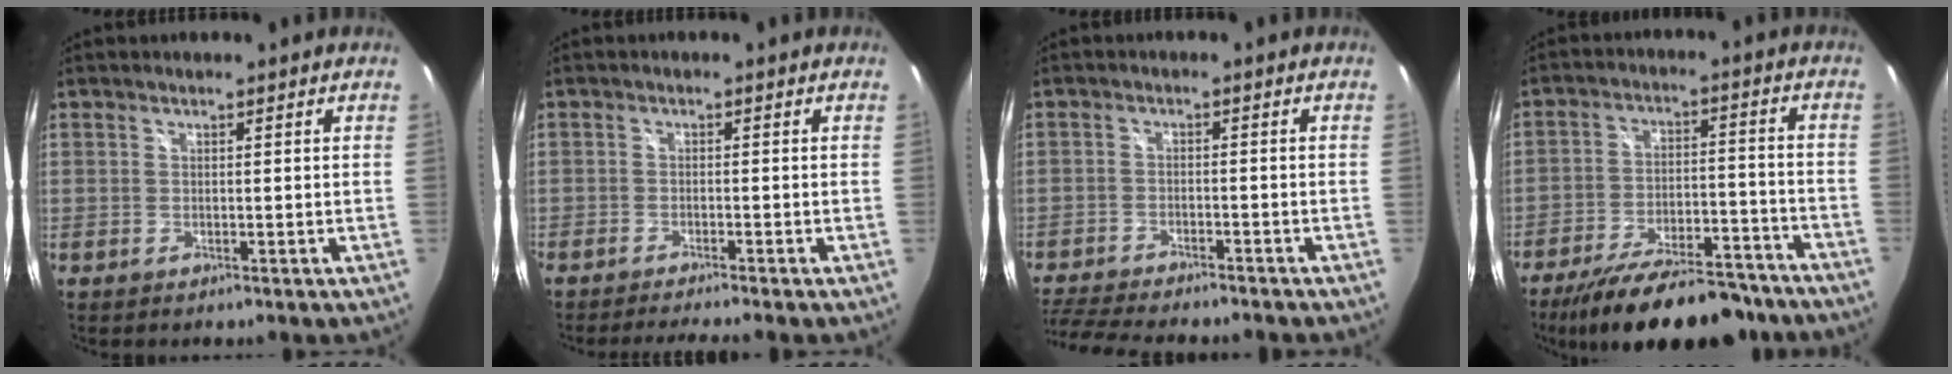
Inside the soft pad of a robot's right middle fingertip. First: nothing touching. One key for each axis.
{"total": 4.5, "fx": -4.1, "fy": -0.7, "fz": 1.8, "tx": -0.042, "ty": -0.010, "tz": -0.068}
{"total": 12.5, "fx": -11.0, "fy": 2.0, "fz": 5.4, "tx": -0.129, "ty": -0.024, "tz": -0.181}
{"total": 22.1, "fx": -18.2, "fy": 6.6, "fz": 10.7, "tx": -0.193, "ty": -0.016, "tz": -0.256}